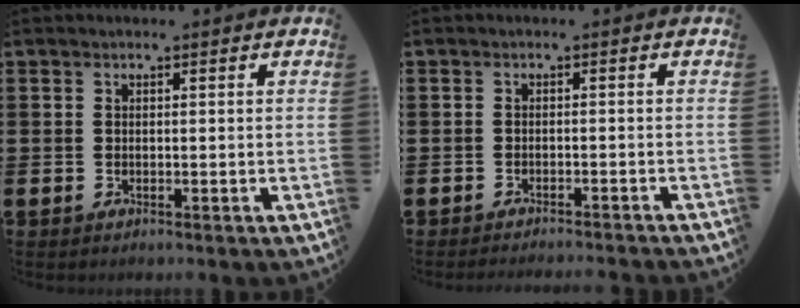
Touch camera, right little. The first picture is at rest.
{"total": 1.1, "force": [-1.1, -0.2, 0.0], "torque": [0.001, 0.002, -0.022]}